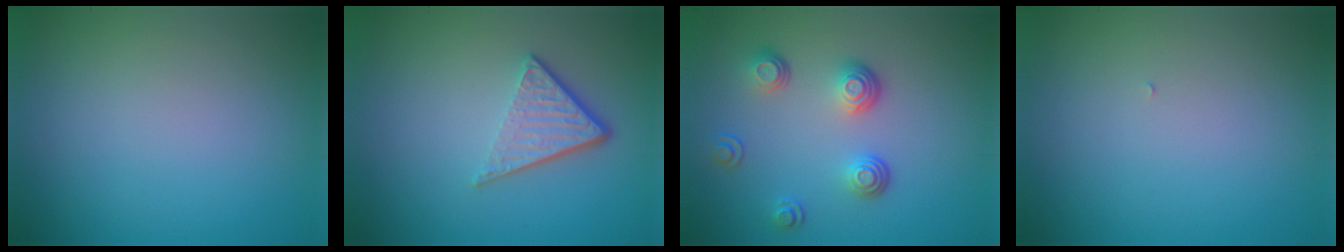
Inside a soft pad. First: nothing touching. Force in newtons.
{"total": 3.9, "press": 2.7, "slide": 2.9}
{"total": 3.5, "press": 2.6, "slide": 2.4}
{"total": 0.0}